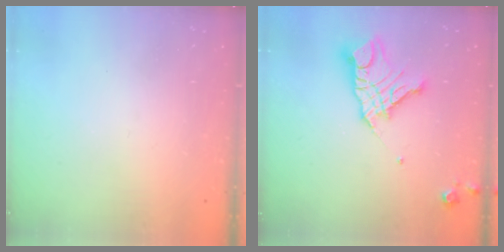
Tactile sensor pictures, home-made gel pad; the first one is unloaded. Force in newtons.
{"total": 13.3, "press": 13.2, "slide": 1.1}